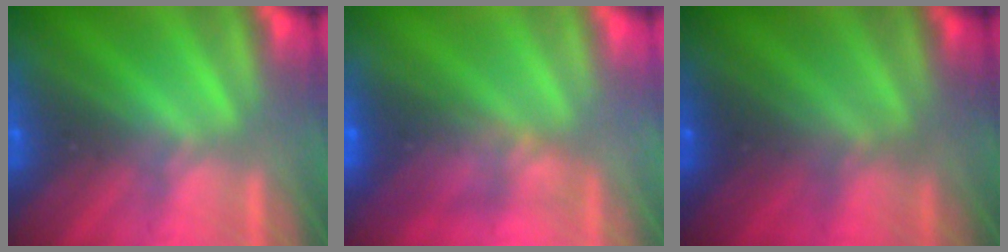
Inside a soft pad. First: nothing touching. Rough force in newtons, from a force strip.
{"total": 10.7}
{"total": 1.9}